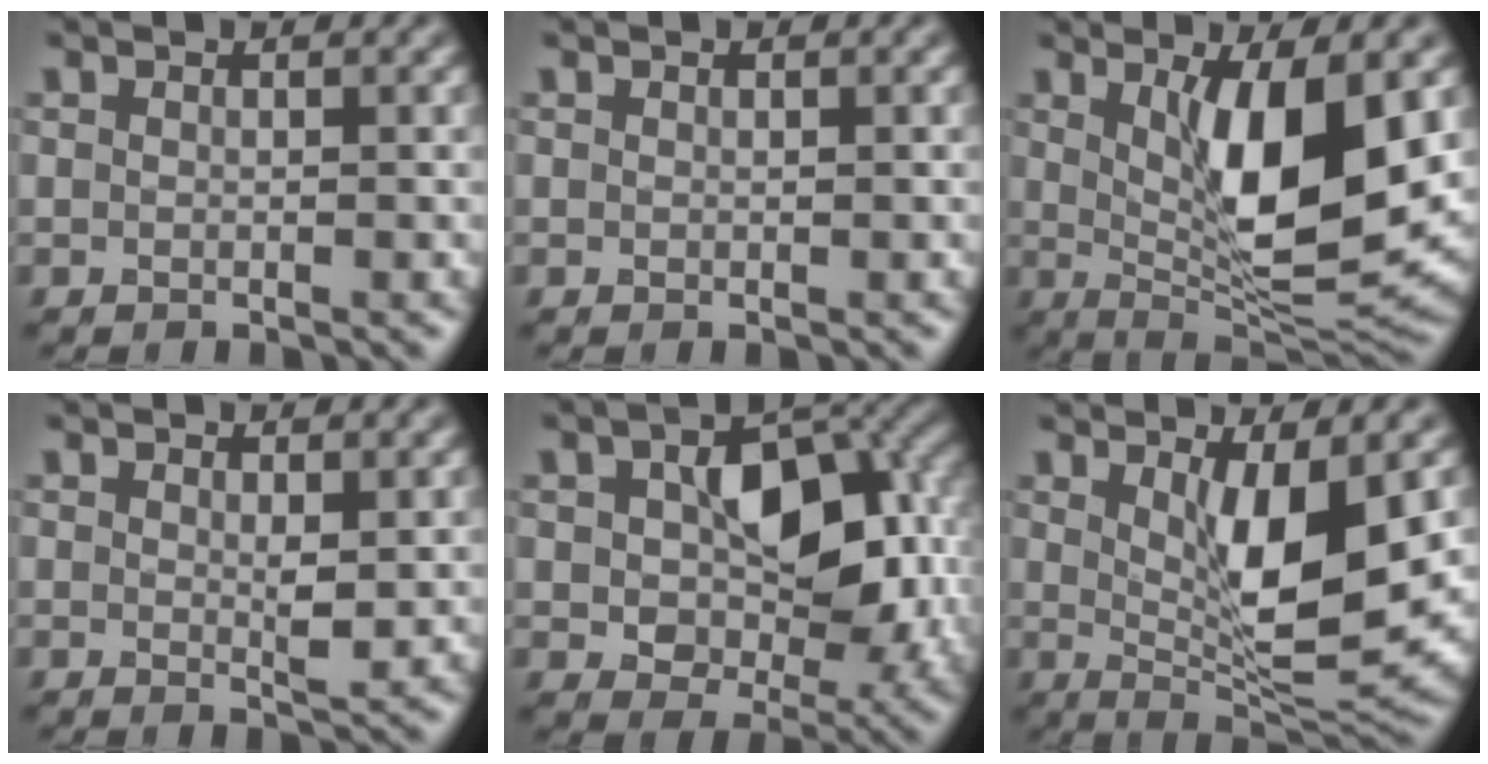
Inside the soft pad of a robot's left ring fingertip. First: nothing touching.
{"total": 0.0}
{"total": 9.3, "force": [1.5, 3.0, 8.7], "torque": [-0.144, -0.018, 0.033]}
{"total": 1.3, "force": [0.4, 0.3, 1.2], "torque": [-0.022, -0.005, 0.006]}
{"total": 10.8, "force": [0.5, 6.9, 8.3], "torque": [-0.120, -0.003, 0.014]}
{"total": 7.7, "force": [1.1, 2.2, 7.3], "torque": [-0.121, -0.017, 0.025]}